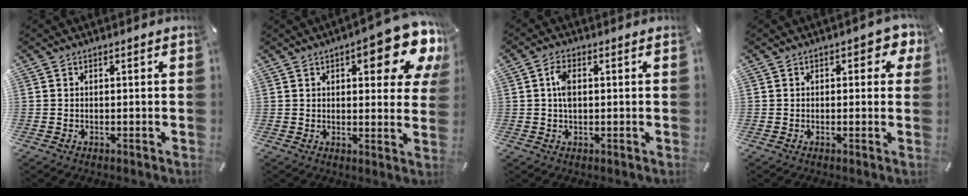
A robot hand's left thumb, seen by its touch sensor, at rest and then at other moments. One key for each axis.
{"total": 15.8, "fx": 7.9, "fy": 5.9, "fz": 12.4, "tx": -0.151, "ty": -0.045, "tz": 0.123}
{"total": 3.8, "fx": 0.5, "fy": 2.0, "fz": 3.2, "tx": -0.073, "ty": 0.005, "tz": 0.004}
{"total": 3.6, "fx": 0.8, "fy": 2.1, "fz": 2.8, "tx": -0.033, "ty": 0.003, "tz": 0.007}